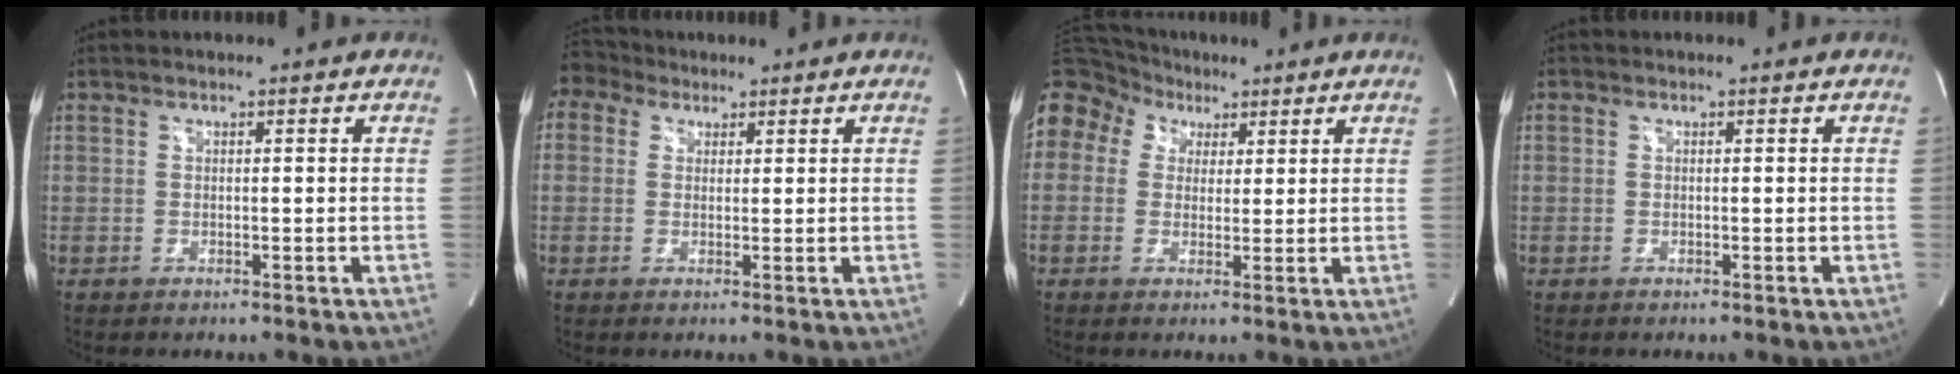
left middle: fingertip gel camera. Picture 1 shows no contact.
{"total": 4.0, "force": [2.8, 2.8, 0.5], "torque": [-0.020, 0.031, 0.055]}
{"total": 19.3, "force": [8.3, 15.9, 7.2], "torque": [-0.238, 0.115, 0.168]}
{"total": 0.0}